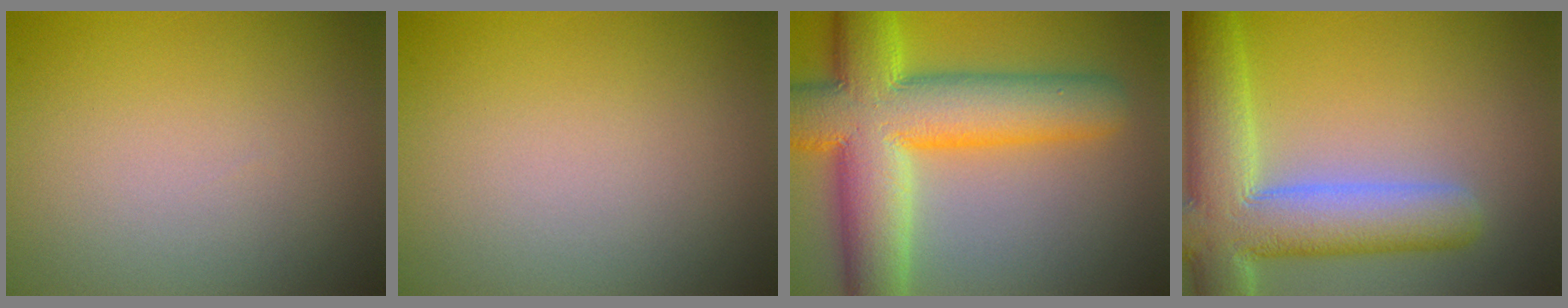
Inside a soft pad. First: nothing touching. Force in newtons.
{"total": 0.0}
{"total": 12.5, "press": 12.5, "slide": 0.5}
{"total": 9.5, "press": 9.5, "slide": 1.2}